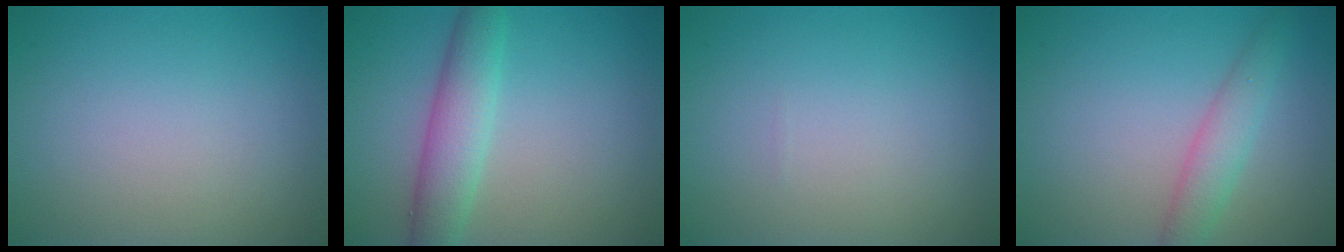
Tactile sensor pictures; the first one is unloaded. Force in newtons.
{"total": 4.2, "press": 4.2, "slide": 0.2}
{"total": 0.0}
{"total": 2.7, "press": 2.7, "slide": 0.2}